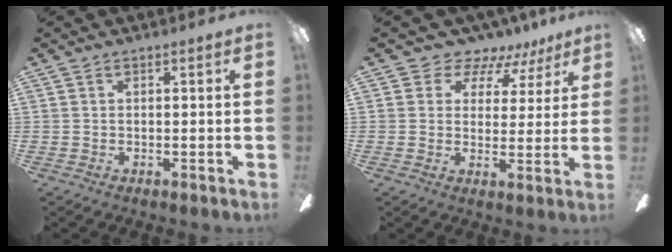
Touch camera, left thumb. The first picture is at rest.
{"total": 6.2, "force": [4.7, 3.9, 1.0], "torque": [-0.011, -0.043, 0.082]}